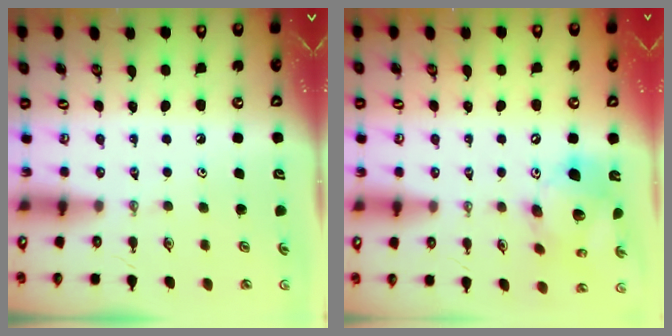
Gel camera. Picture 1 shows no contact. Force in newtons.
{"total": 15.3, "press": 15.1, "slide": 2.5}